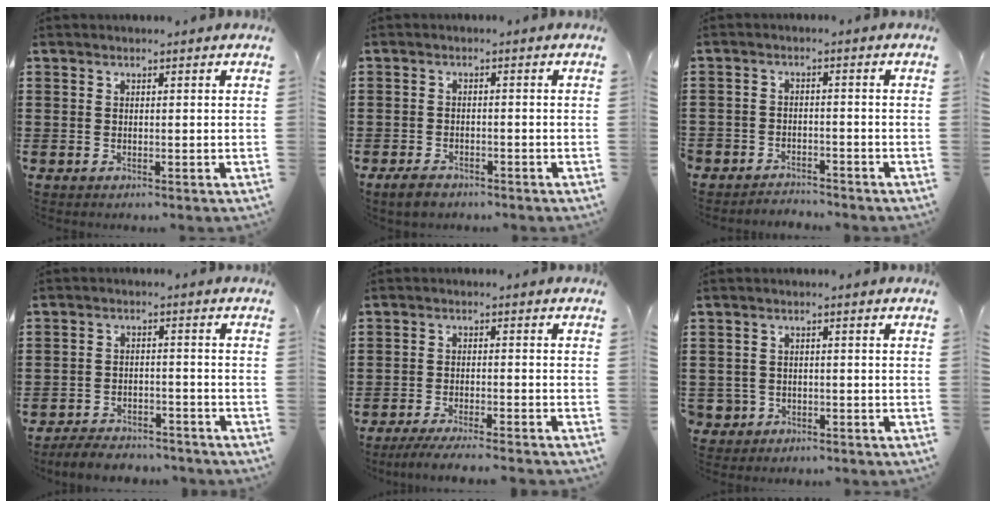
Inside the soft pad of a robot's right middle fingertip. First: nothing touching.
{"total": 1.9, "force": [-1.6, 0.8, 0.7], "torque": [-0.024, 0.001, -0.035]}
{"total": 3.2, "force": [-3.1, 0.7, -0.3], "torque": [-0.002, 0.002, -0.069]}
{"total": 4.0, "force": [-3.9, 0.6, 0.3], "torque": [-0.006, 0.006, -0.082]}
{"total": 3.5, "force": [-3.2, -0.3, 1.2], "torque": [-0.026, -0.008, -0.064]}
{"total": 2.0, "force": [-1.3, 1.5, 0.2], "torque": [-0.017, -0.002, -0.033]}